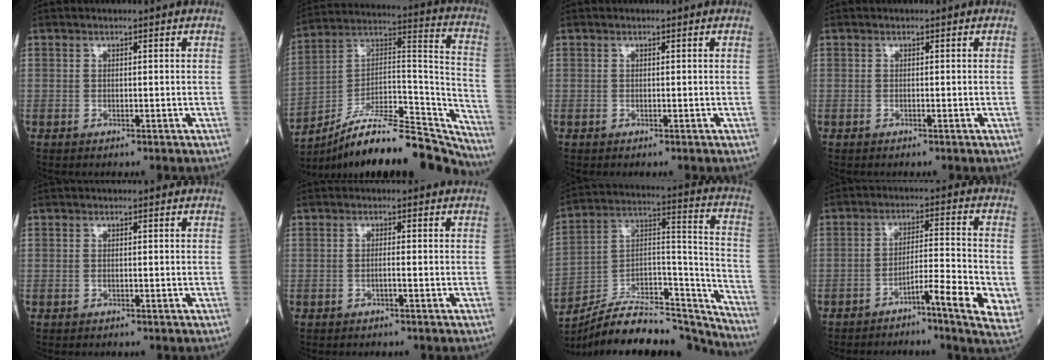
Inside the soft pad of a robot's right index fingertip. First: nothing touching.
{"total": 24.1, "force": [-21.4, 3.7, 10.4], "torque": [-0.124, 0.037, -0.338]}
{"total": 0.0}
{"total": 0.0}
{"total": 0.0}
{"total": 0.9, "force": [-0.4, -0.2, 0.8], "torque": [-0.014, 0.002, -0.008]}
{"total": 22.7, "force": [-21.1, 3.9, 7.4], "torque": [-0.106, 0.041, -0.338]}
{"total": 8.2, "force": [-3.5, 0.0, 7.4], "torque": [-0.105, 0.000, -0.056]}